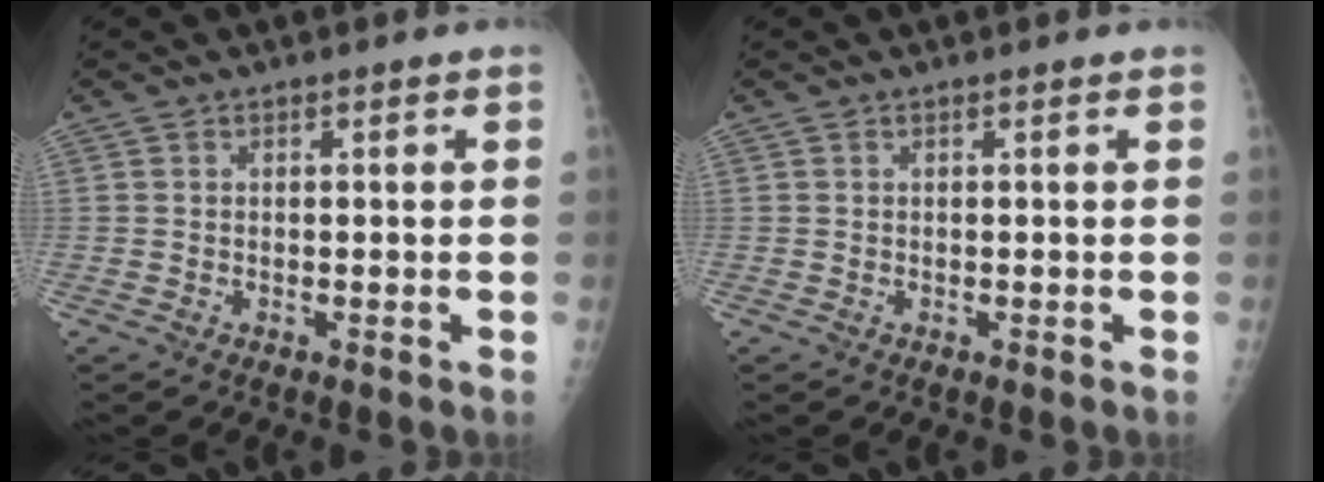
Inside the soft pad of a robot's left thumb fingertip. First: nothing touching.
{"total": 0.0}